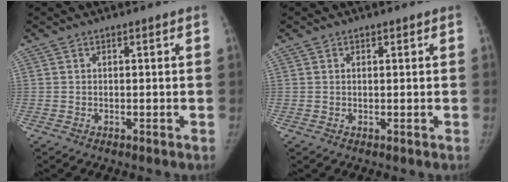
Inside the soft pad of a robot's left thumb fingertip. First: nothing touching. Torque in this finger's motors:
{"motor_torque": [0.03, 0.05, -0.22, 0.36, 0.02]}